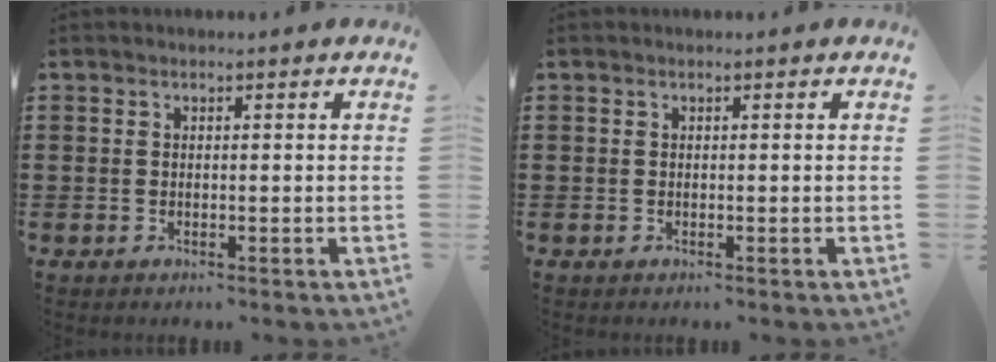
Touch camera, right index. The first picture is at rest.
{"total": 0.0}